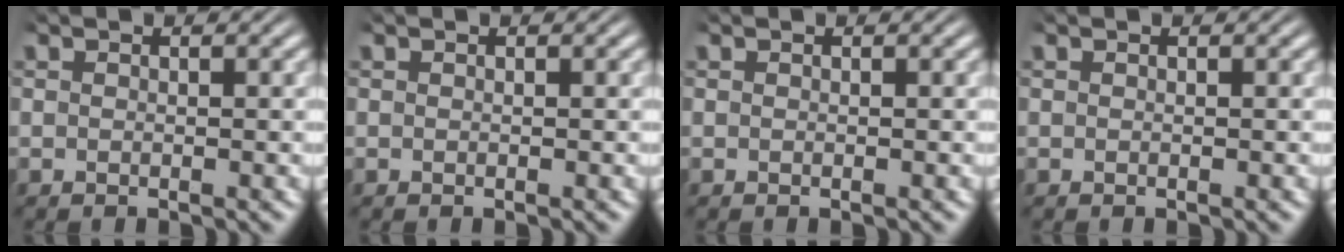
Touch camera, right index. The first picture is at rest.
{"total": 0.0}
{"total": 0.0}
{"total": 0.0}